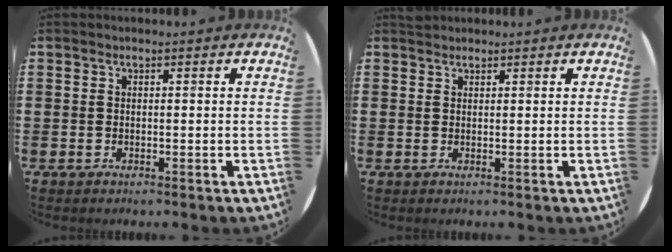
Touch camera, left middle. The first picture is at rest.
{"total": 0.8, "force": [0.8, 0.2, -0.1], "torque": [0.001, 0.002, 0.015]}